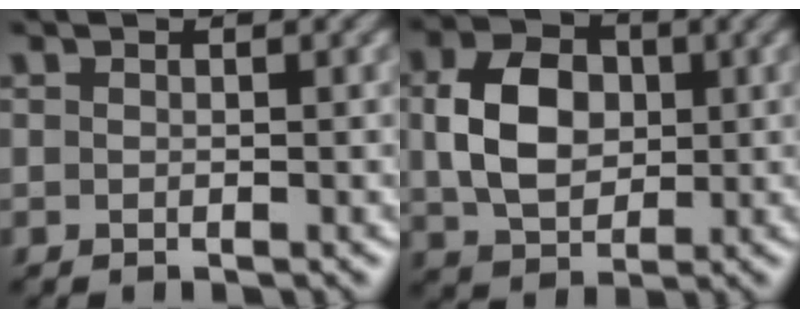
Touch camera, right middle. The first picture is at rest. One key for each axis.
{"total": 6.4, "fx": 0.6, "fy": 4.7, "fz": 4.3, "tx": -0.092, "ty": 0.003, "tz": 0.011}